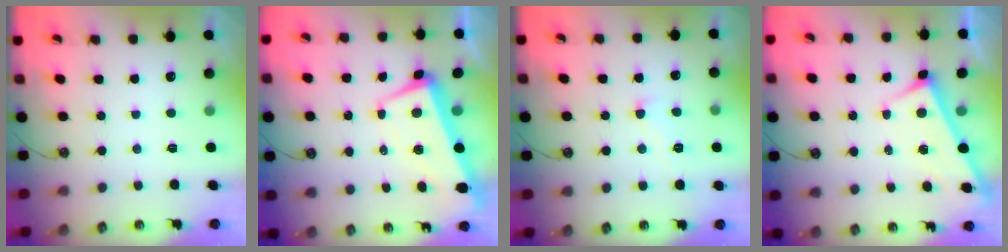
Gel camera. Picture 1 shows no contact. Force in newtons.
{"total": 3.4, "press": 2.7, "slide": 2.1}
{"total": 3.1, "press": 3.0, "slide": 0.5}
{"total": 3.2, "press": 3.2, "slide": 0.2}